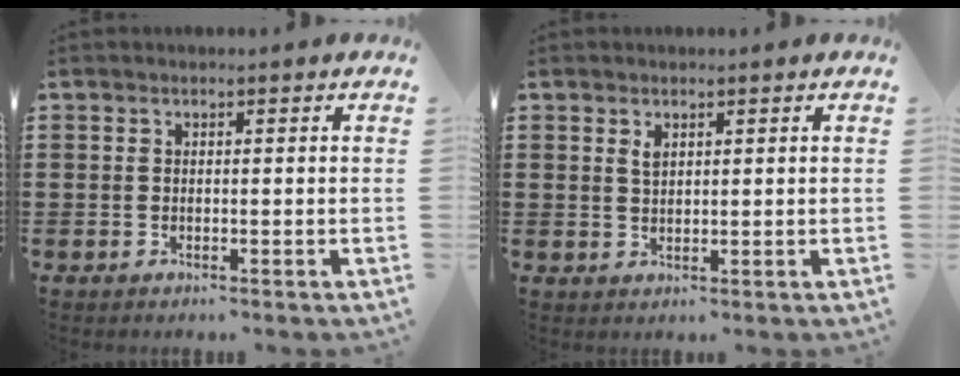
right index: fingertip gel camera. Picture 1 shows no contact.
{"total": 1.6, "force": [0.9, 0.8, 1.0], "torque": [-0.023, 0.004, 0.016]}